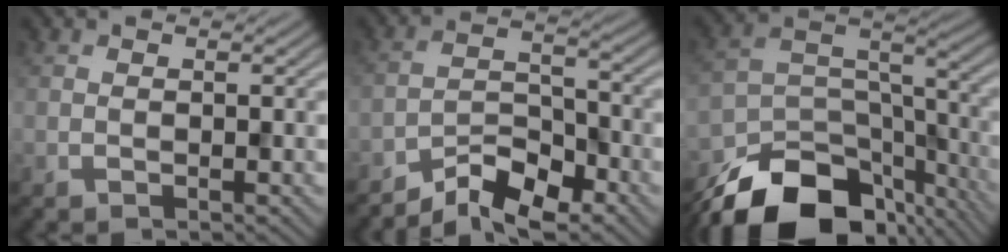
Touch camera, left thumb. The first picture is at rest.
{"total": 7.1, "force": [-5.8, 2.2, 3.5], "torque": [-0.059, 0.004, -0.116]}
{"total": 17.0, "force": [-12.6, 8.4, 7.8], "torque": [-0.180, -0.044, -0.178]}